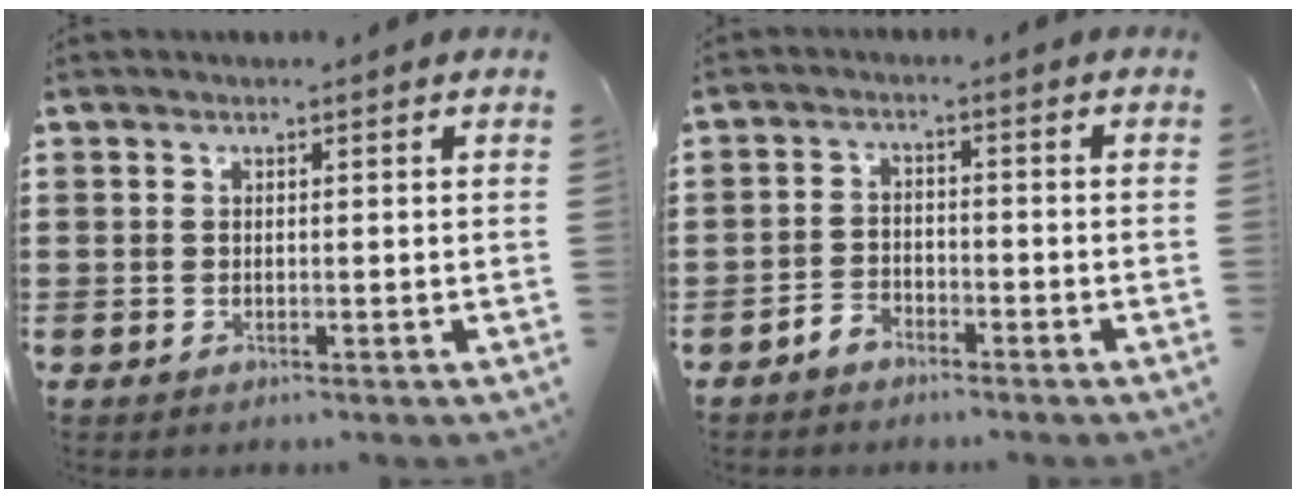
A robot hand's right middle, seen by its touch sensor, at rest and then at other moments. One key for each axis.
{"total": 2.9, "fx": -2.7, "fy": 1.0, "fz": 0.2, "tx": -0.010, "ty": 0.006, "tz": -0.057}